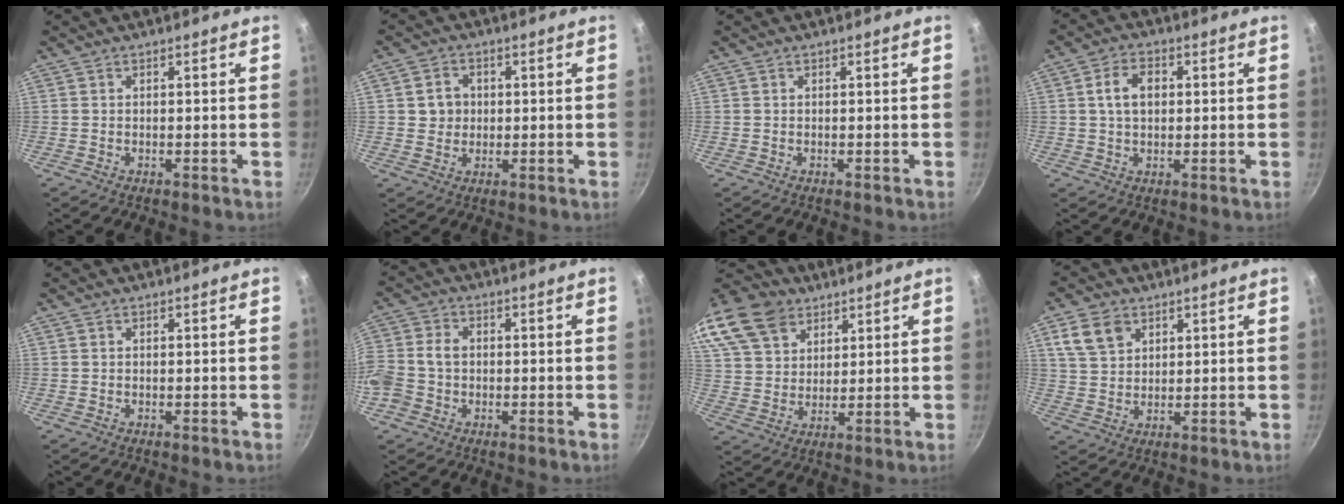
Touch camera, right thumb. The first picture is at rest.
{"total": 4.8, "force": [0.6, 4.4, 1.9], "torque": [-0.008, 0.005, 0.008]}
{"total": 0.0}
{"total": 6.0, "force": [0.9, 4.2, 4.3], "torque": [-0.061, 0.010, 0.011]}
{"total": 0.0}
{"total": 8.5, "force": [-1.5, 6.8, 4.9], "torque": [-0.096, 0.025, -0.043]}
{"total": 21.2, "force": [13.3, 14.1, 8.5], "torque": [-0.196, 0.004, 0.257]}
{"total": 7.5, "force": [3.6, 5.3, 3.8], "torque": [-0.056, -0.003, 0.074]}